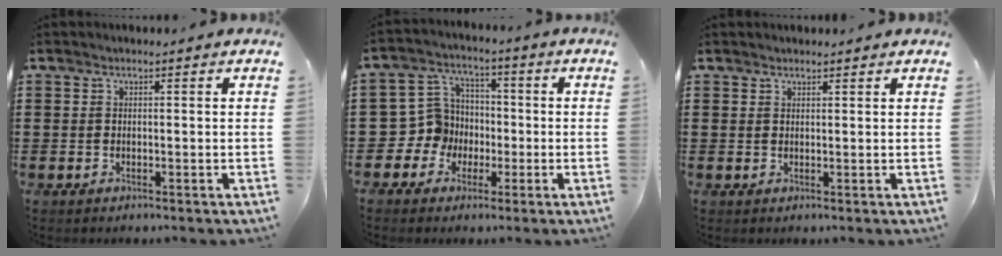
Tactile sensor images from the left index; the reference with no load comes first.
{"total": 7.1, "force": [-1.2, 7.0, 1.2], "torque": [-0.073, 0.000, -0.024]}
{"total": 1.1, "force": [1.0, 0.3, 0.1], "torque": [-0.004, 0.001, 0.020]}